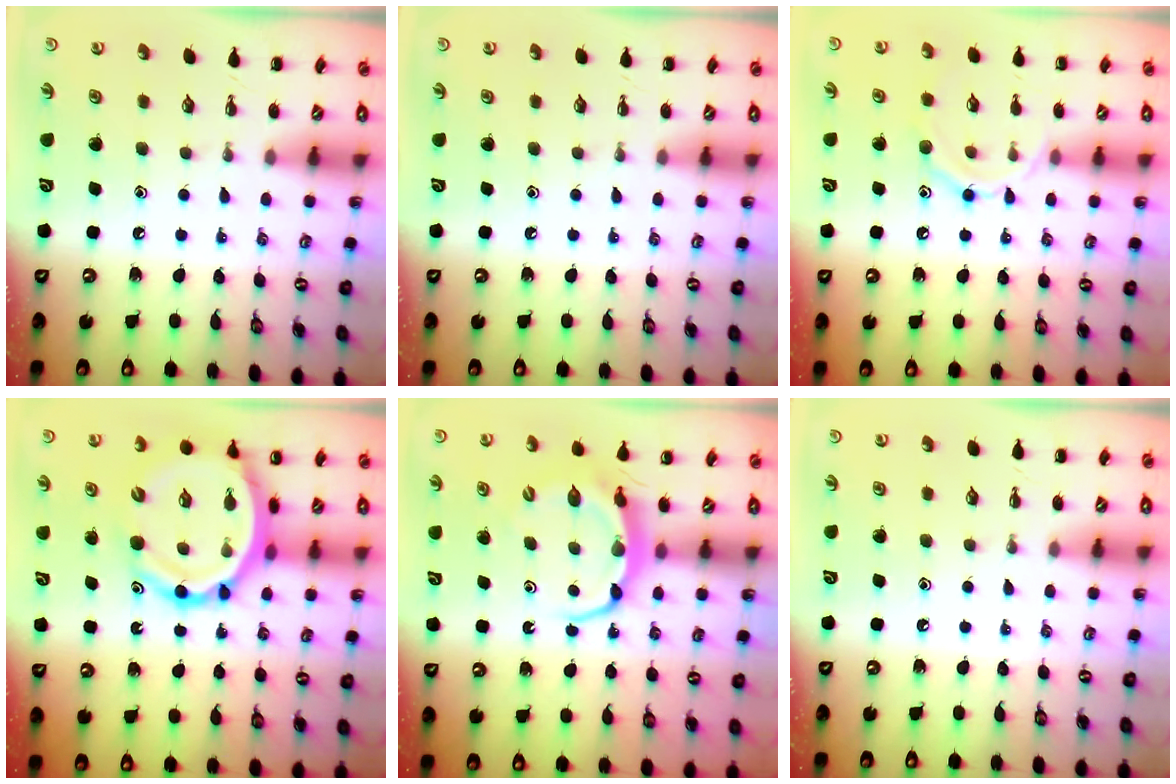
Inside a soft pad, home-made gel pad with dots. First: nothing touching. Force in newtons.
{"total": 0.0}
{"total": 10.9, "press": 10.8, "slide": 1.1}
{"total": 16.6, "press": 16.0, "slide": 4.4}
{"total": 6.2, "press": 6.2, "slide": 0.3}
{"total": 0.0}